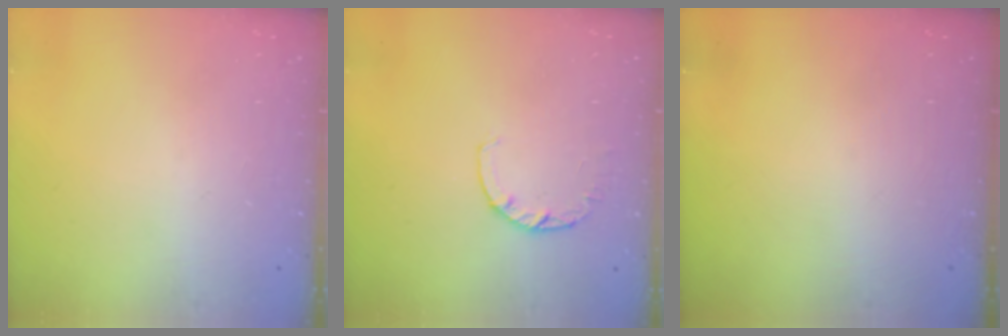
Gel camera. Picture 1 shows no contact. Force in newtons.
{"total": 2.8, "press": 2.7, "slide": 0.5}
{"total": 0.0}